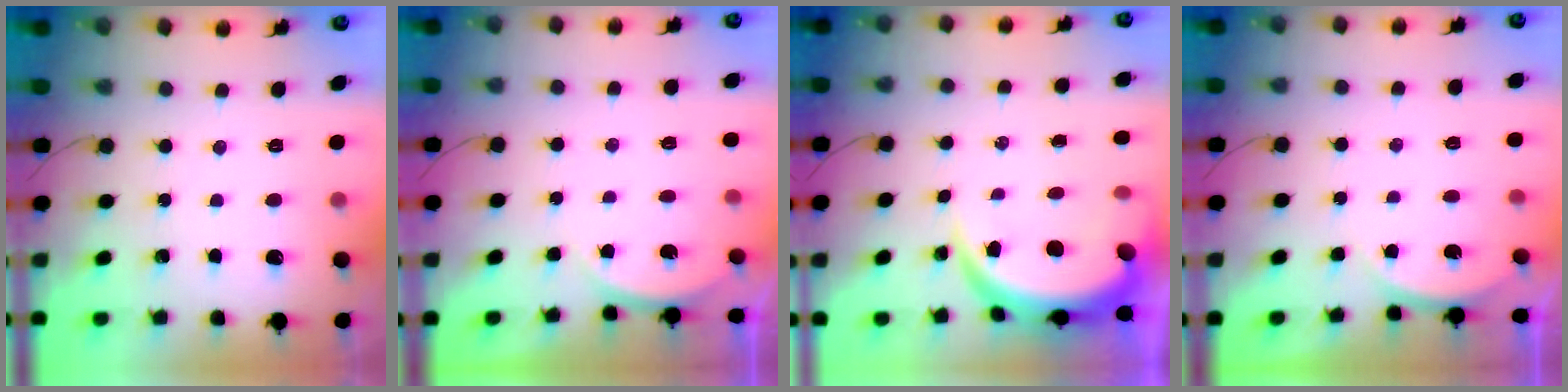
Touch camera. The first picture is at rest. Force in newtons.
{"total": 2.8, "press": 2.1, "slide": 1.7}
{"total": 8.0, "press": 7.9, "slide": 1.1}
{"total": 2.8, "press": 2.1, "slide": 1.7}